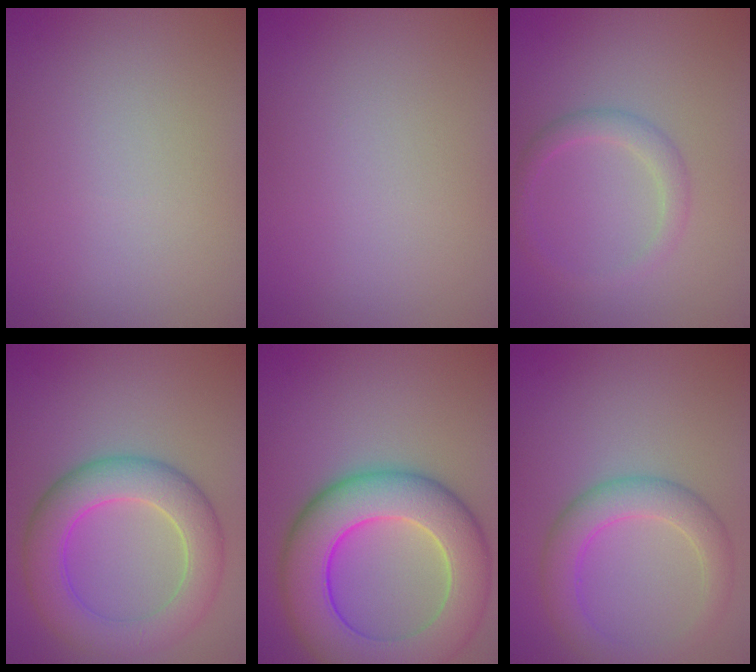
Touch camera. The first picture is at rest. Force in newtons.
{"total": 0.0}
{"total": 2.0, "press": 2.0, "slide": 0.2}
{"total": 5.7, "press": 5.7, "slide": 0.5}
{"total": 11.1, "press": 11.1, "slide": 0.4}
{"total": 4.2, "press": 4.2, "slide": 0.1}